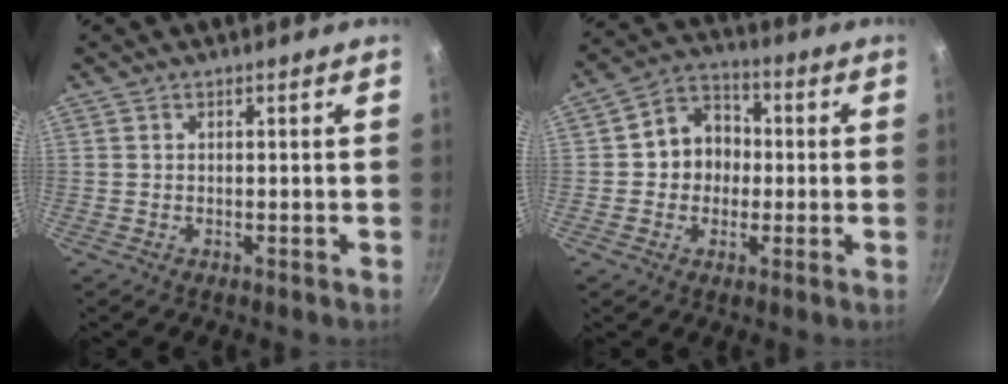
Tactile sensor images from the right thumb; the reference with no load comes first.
{"total": 9.5, "force": [-0.2, 8.3, 4.6], "torque": [-0.027, 0.023, -0.018]}